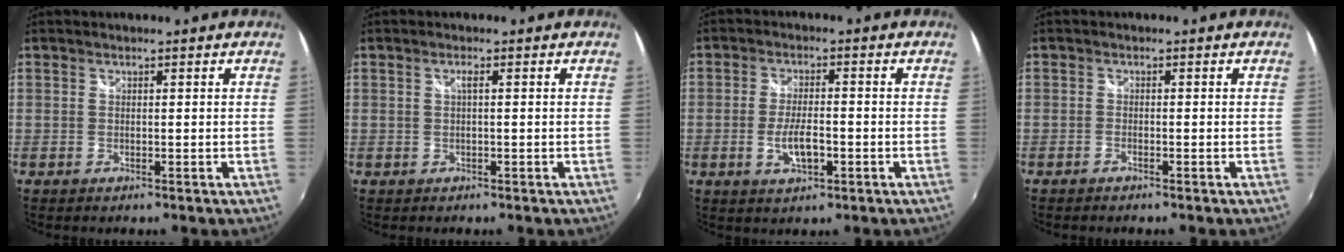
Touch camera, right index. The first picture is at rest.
{"total": 1.0, "force": [0.1, 0.0, 1.0], "torque": [-0.018, 0.002, -0.001]}
{"total": 5.5, "force": [-1.8, 2.0, 4.8], "torque": [-0.098, -0.005, -0.031]}
{"total": 0.7, "force": [-0.6, 0.2, 0.3], "torque": [-0.013, -0.001, -0.017]}